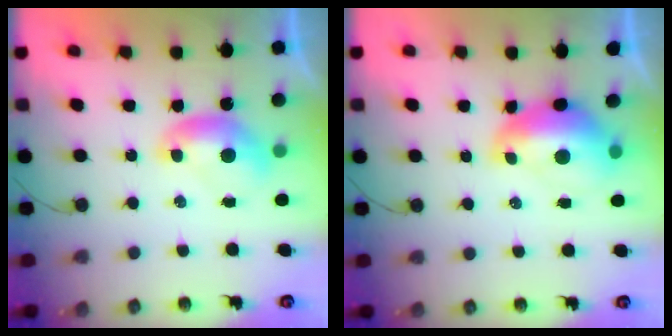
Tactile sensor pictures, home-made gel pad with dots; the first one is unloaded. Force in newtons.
{"total": 3.1, "press": 3.0, "slide": 0.7}